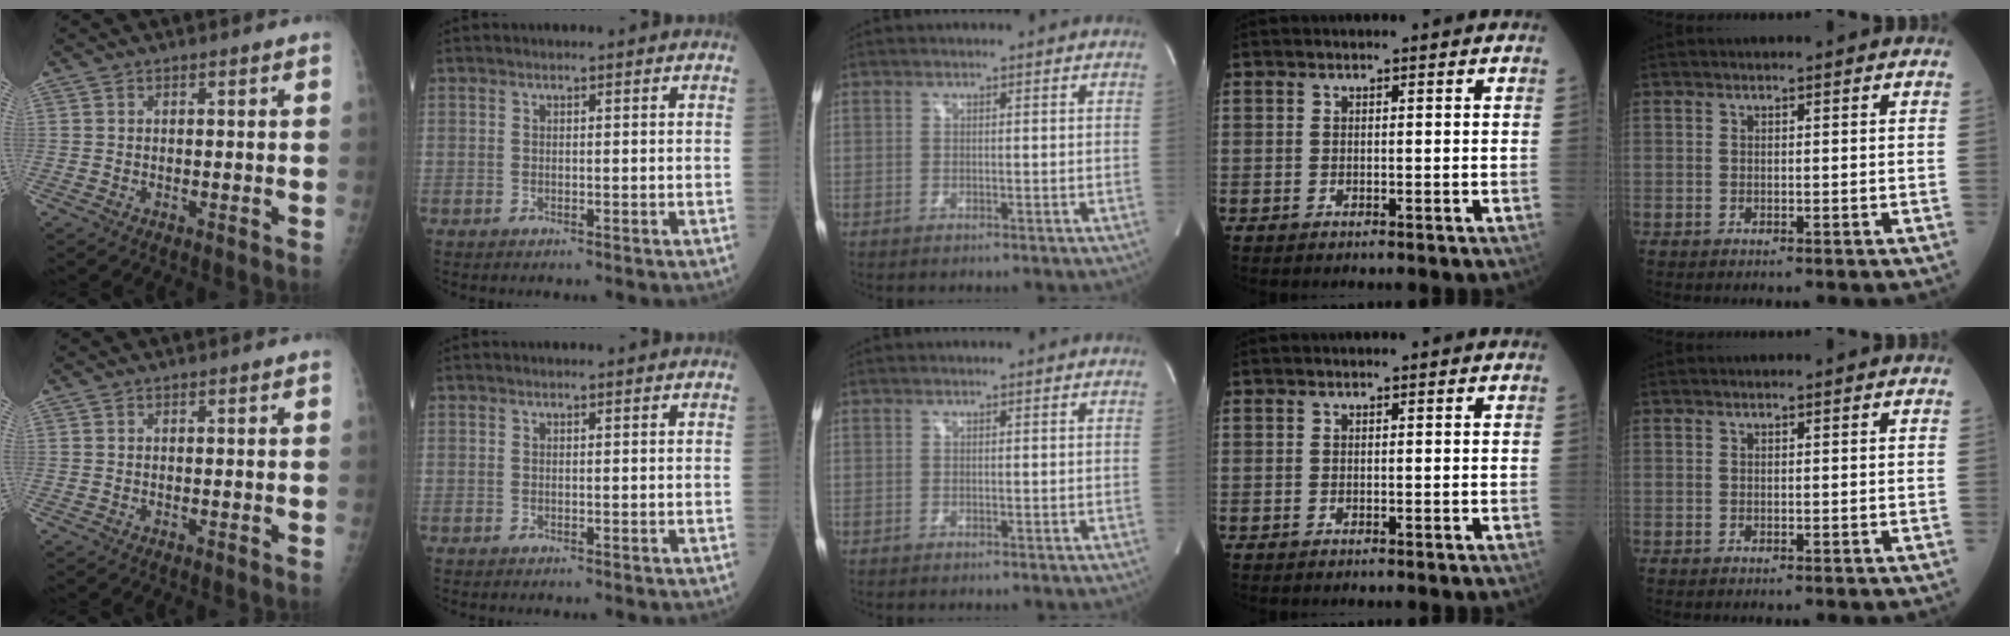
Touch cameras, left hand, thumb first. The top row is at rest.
{}